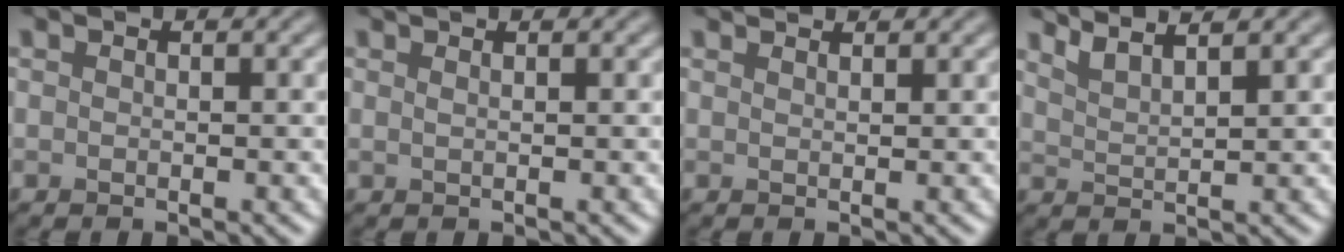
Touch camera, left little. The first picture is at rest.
{"total": 0.8, "force": [0.6, -0.1, 0.4], "torque": [-0.013, 0.001, 0.013]}
{"total": 1.8, "force": [1.8, -0.1, 0.4], "torque": [-0.007, 0.002, 0.027]}
{"total": 3.0, "force": [2.6, 0.3, 1.4], "torque": [-0.020, 0.007, 0.040]}